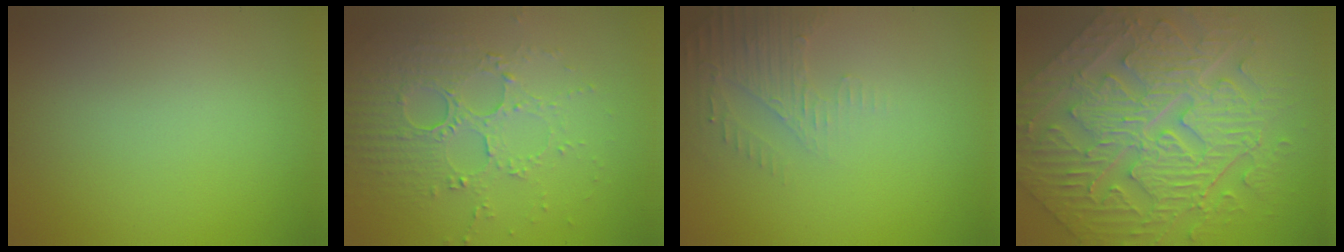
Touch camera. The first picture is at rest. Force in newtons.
{"total": 5.4, "press": 3.7, "slide": 4.0}
{"total": 2.6, "press": 2.5, "slide": 0.7}
{"total": 11.1, "press": 7.8, "slide": 7.9}